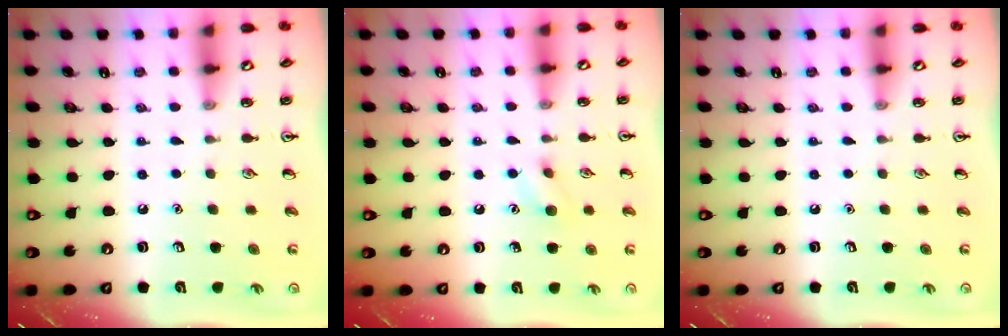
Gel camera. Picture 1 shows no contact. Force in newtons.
{"total": 6.4, "press": 6.3, "slide": 1.4}
{"total": 0.0}